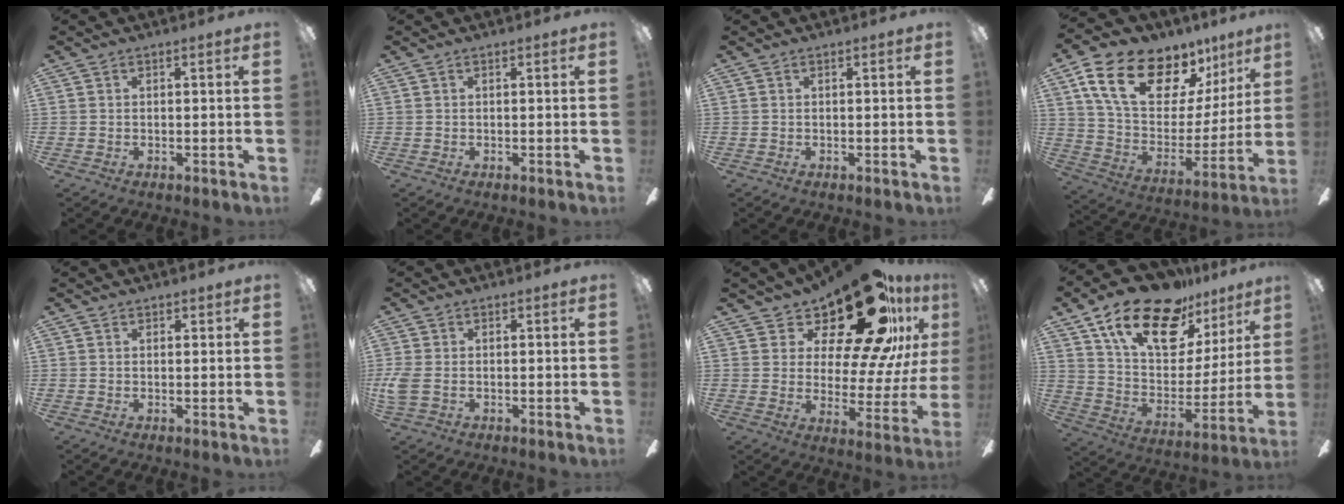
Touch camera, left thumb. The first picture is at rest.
{"total": 0.0}
{"total": 0.0}
{"total": 20.8, "force": [13.0, 11.3, 11.7], "torque": [-0.195, -0.074, 0.233]}
{"total": 1.0, "force": [0.9, 0.6, 0.1], "torque": [0.005, -0.002, 0.014]}
{"total": 3.9, "force": [-0.5, 2.4, 3.0], "torque": [-0.073, 0.000, -0.011]}
{"total": 24.0, "force": [16.7, 8.1, 15.3], "torque": [-0.229, -0.115, 0.273]}
{"total": 22.2, "force": [15.0, 10.8, 12.3], "torque": [-0.207, -0.086, 0.264]}